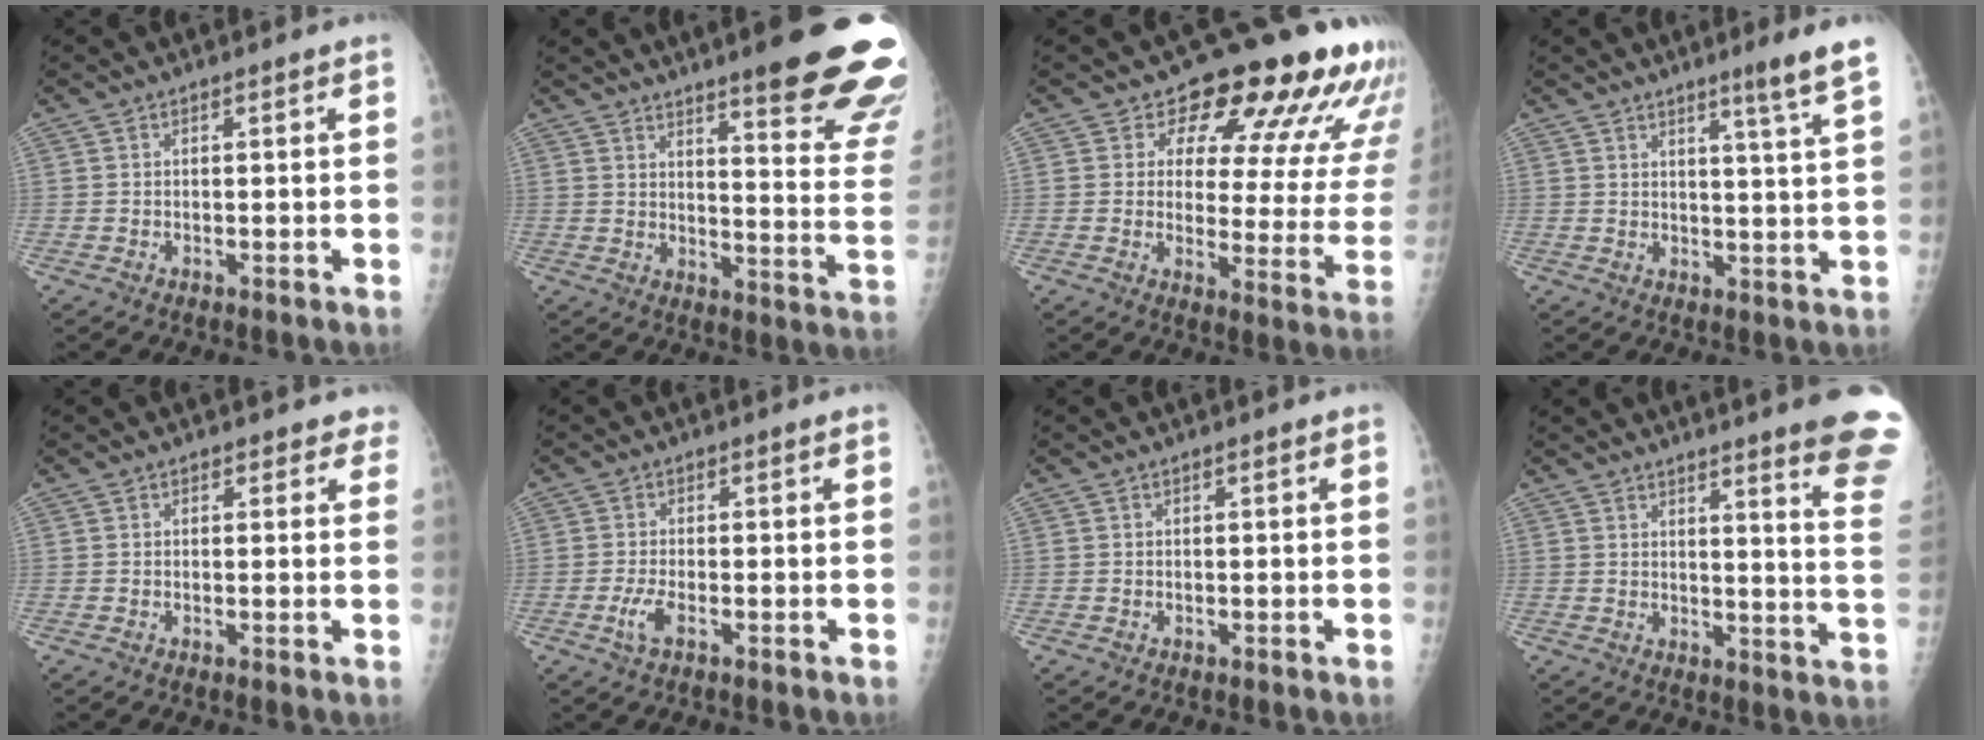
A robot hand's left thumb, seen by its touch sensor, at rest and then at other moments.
{"total": 21.5, "force": [15.0, 3.1, 15.0], "torque": [-0.163, -0.093, 0.190]}
{"total": 18.7, "force": [13.0, 8.2, 10.6], "torque": [-0.074, -0.068, 0.144]}
{"total": 6.3, "force": [4.1, -1.1, 4.7], "torque": [-0.066, -0.034, 0.059]}
{"total": 2.5, "force": [2.1, 1.4, 0.0], "torque": [0.031, -0.008, 0.006]}
{"total": 2.7, "force": [-1.1, 0.8, 2.4], "torque": [-0.057, -0.001, -0.022]}
{"total": 0.0}
{"total": 15.2, "force": [12.1, -0.1, 9.2], "torque": [-0.090, -0.105, 0.129]}